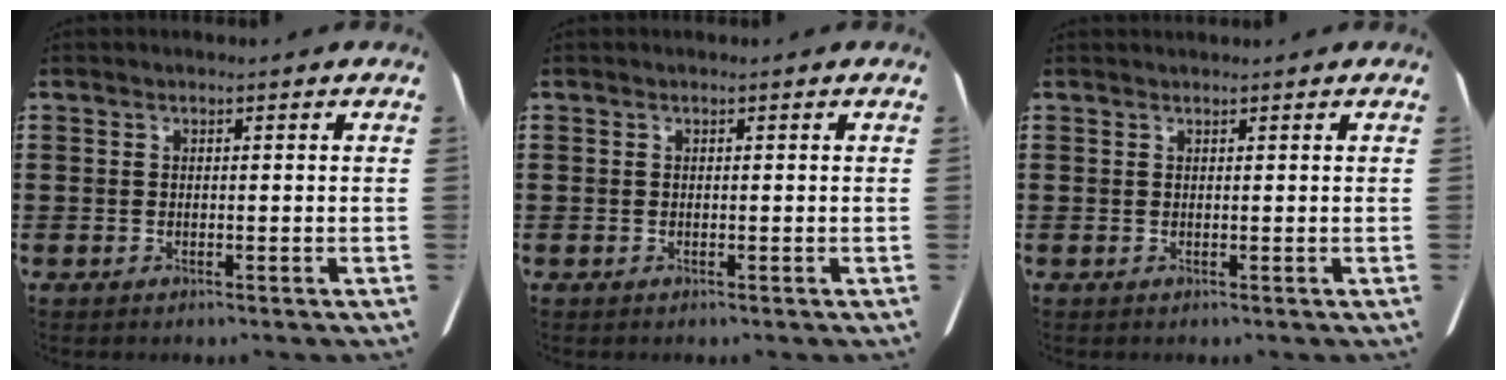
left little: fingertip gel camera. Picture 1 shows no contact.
{"total": 0.0}
{"total": 0.5, "force": [0.5, 0.0, 0.1], "torque": [-0.002, 0.001, 0.010]}